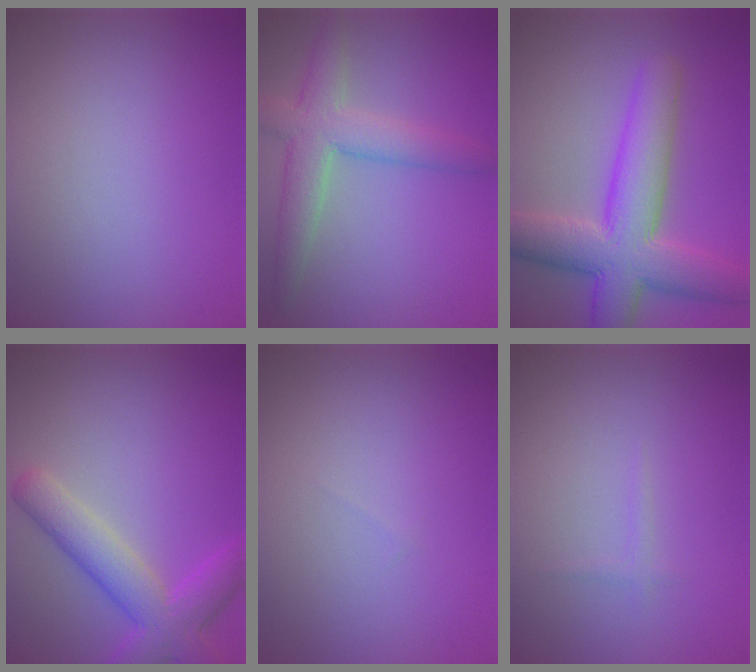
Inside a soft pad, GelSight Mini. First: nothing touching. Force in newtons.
{"total": 5.1, "press": 5.1, "slide": 0.3}
{"total": 8.9, "press": 8.9, "slide": 0.4}
{"total": 5.6, "press": 5.6, "slide": 0.2}
{"total": 0.0}
{"total": 0.6, "press": 0.6, "slide": 0.0}